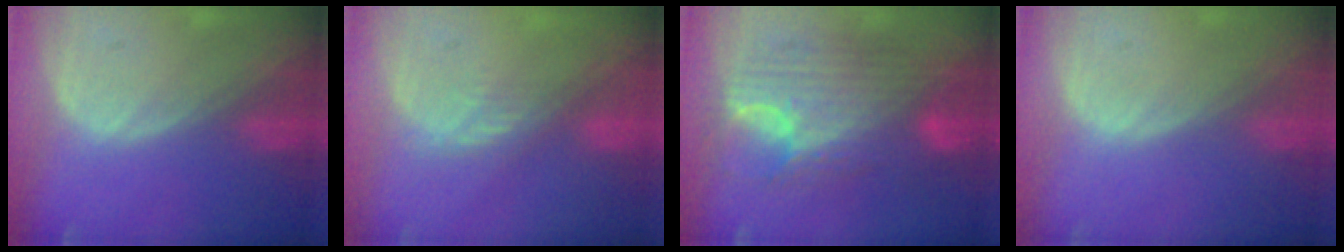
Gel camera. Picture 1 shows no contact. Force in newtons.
{"total": 2.5, "press": 2.1, "slide": 1.4}
{"total": 11.9, "press": 11.8, "slide": 1.0}
{"total": 0.0}